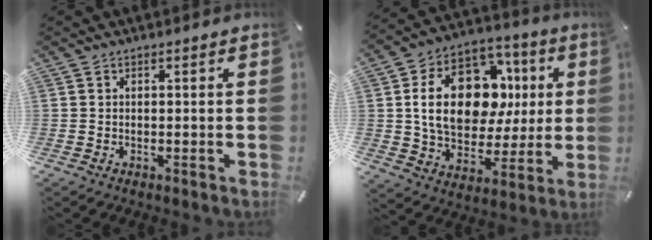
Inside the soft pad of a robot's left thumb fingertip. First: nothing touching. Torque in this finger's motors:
{"motor_torque": [1.48, 1.88, 1.54, -1.23, 0.72]}